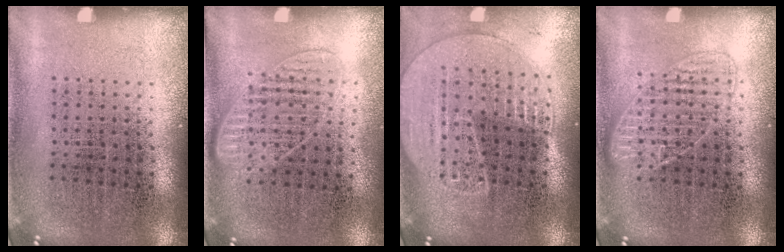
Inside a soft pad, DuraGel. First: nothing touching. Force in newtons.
{"total": 1.2, "press": 1.1, "slide": 0.6}
{"total": 1.8, "press": 1.6, "slide": 0.7}
{"total": 2.0, "press": 2.0, "slide": 0.4}